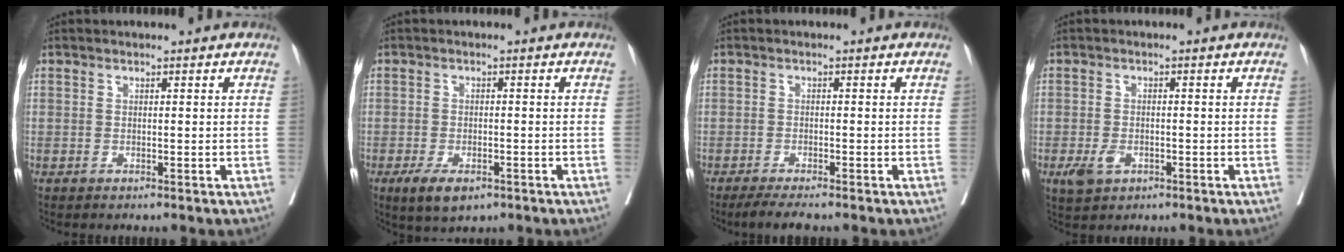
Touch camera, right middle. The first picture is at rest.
{"total": 5.3, "force": [-3.2, 2.2, 3.6], "torque": [-0.062, -0.007, -0.049]}
{"total": 4.2, "force": [-3.4, 0.0, 2.4], "torque": [-0.036, -0.009, -0.056]}
{"total": 3.3, "force": [-1.4, 2.0, 2.2], "torque": [-0.043, -0.003, -0.016]}